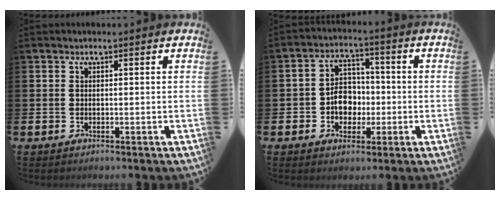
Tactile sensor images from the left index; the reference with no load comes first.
{"total": 5.5, "force": [-0.9, 4.6, 2.9], "torque": [-0.047, 0.009, -0.024]}